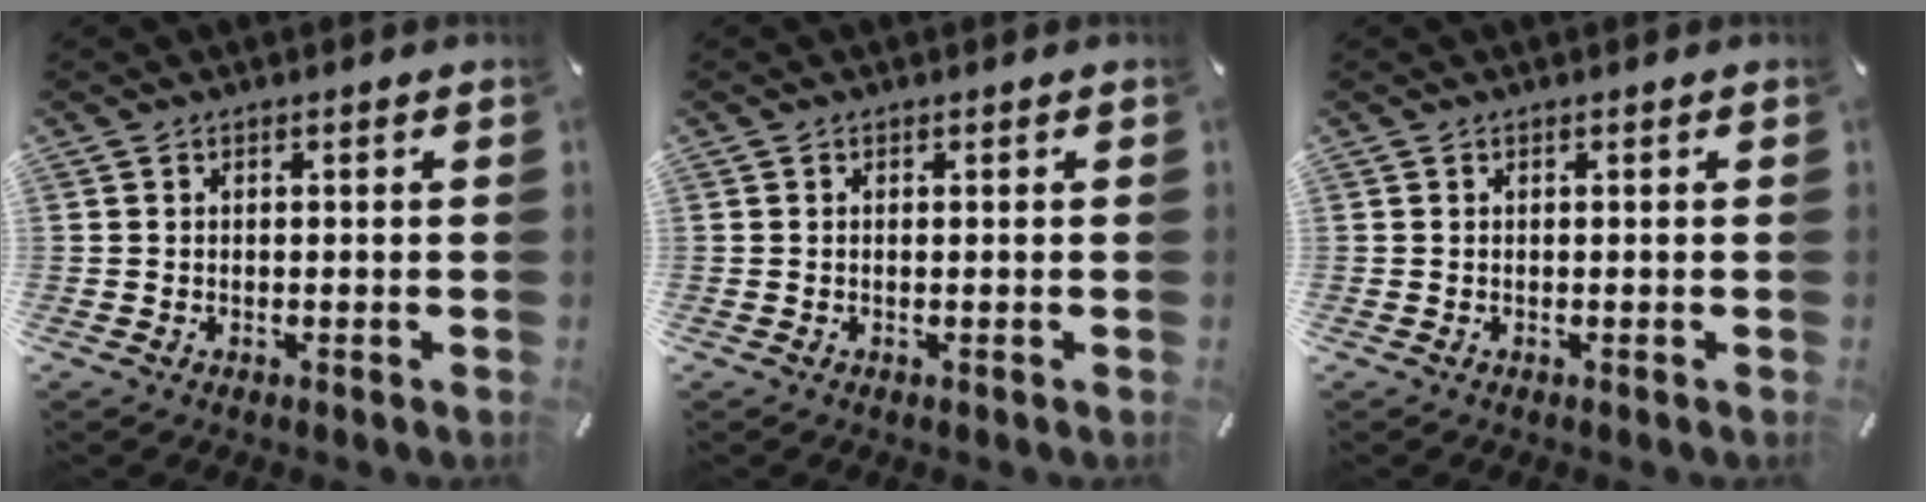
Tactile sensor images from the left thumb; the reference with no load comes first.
{"total": 0.0}
{"total": 0.0}